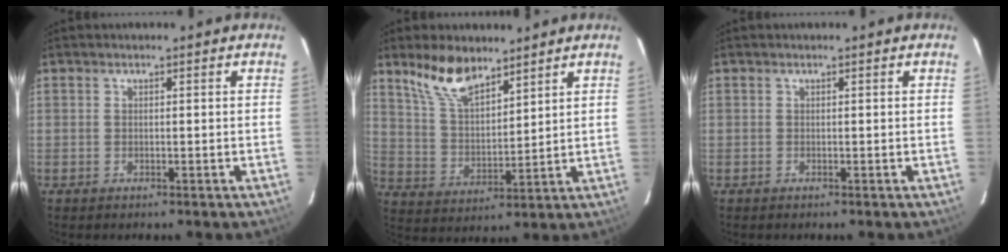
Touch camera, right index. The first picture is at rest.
{"total": 10.2, "force": [7.7, 4.0, 5.5], "torque": [-0.105, 0.010, 0.157]}
{"total": 0.0}